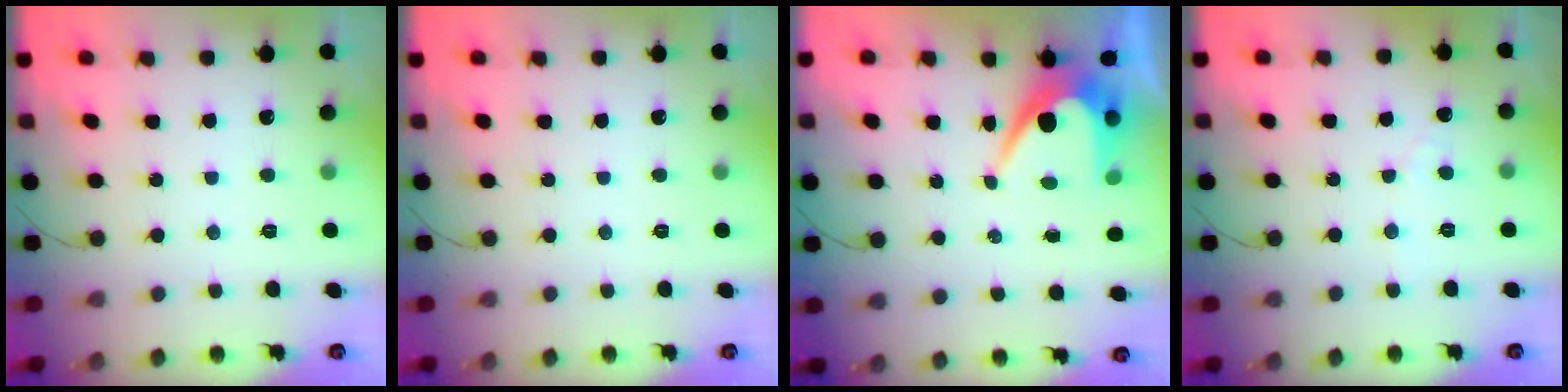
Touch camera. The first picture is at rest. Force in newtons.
{"total": 0.0}
{"total": 6.1, "press": 6.1, "slide": 0.5}
{"total": 2.8, "press": 2.8, "slide": 0.2}